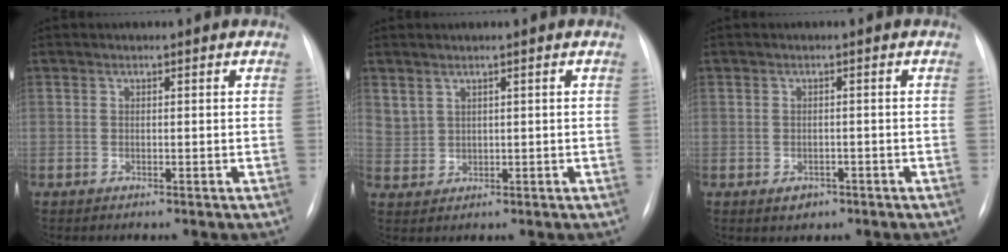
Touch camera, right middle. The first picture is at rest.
{"total": 2.7, "force": [2.0, 1.7, 0.8], "torque": [-0.016, -0.001, 0.048]}
{"total": 1.8, "force": [-0.9, 1.3, 0.9], "torque": [-0.013, 0.000, -0.002]}